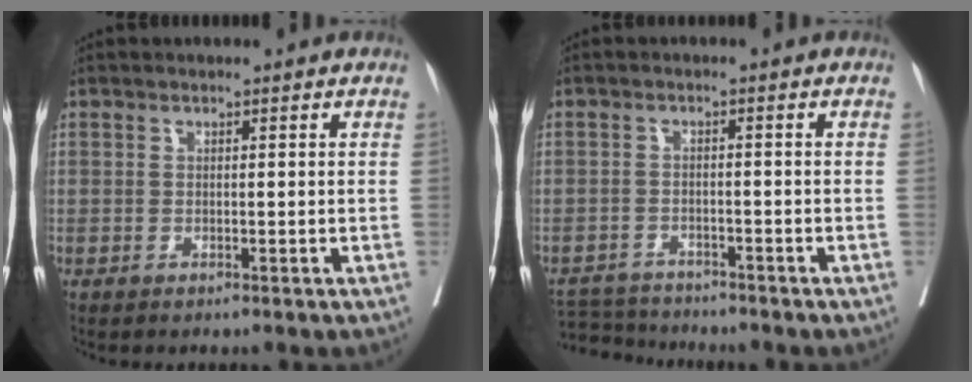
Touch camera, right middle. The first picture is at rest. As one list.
[{"total": 5.8, "force": [-5.7, 0.5, 0.2], "torque": [-0.001, -0.007, -0.100]}]